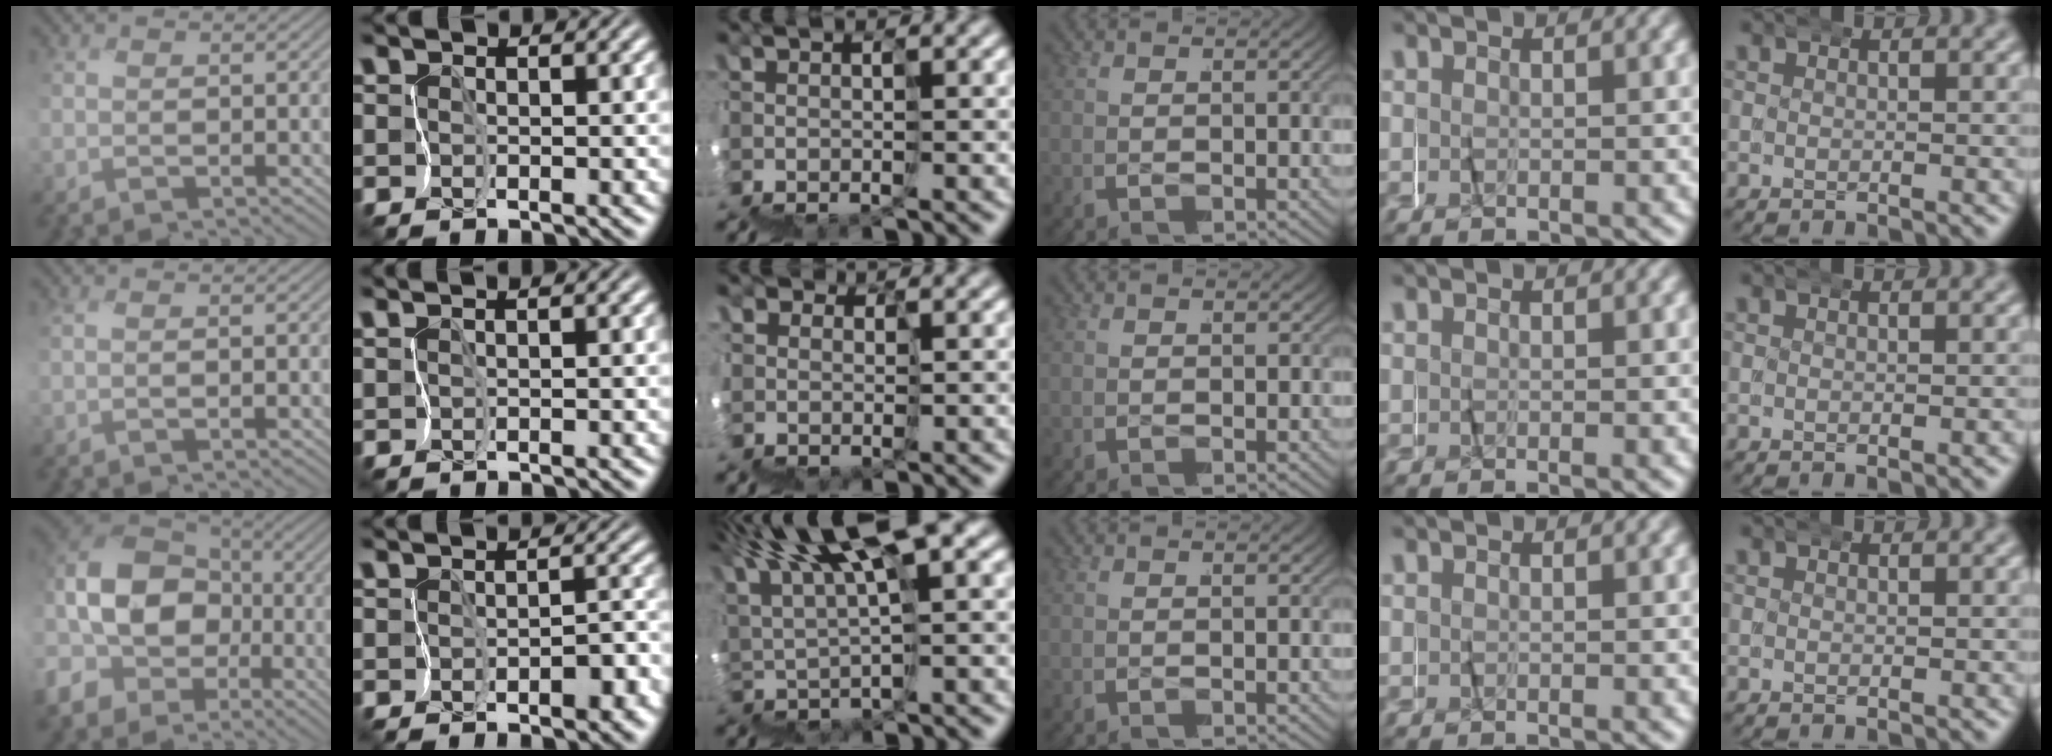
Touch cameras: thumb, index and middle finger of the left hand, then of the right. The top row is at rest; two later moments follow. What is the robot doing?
{"motion": "wrap", "object": "masking tape"}